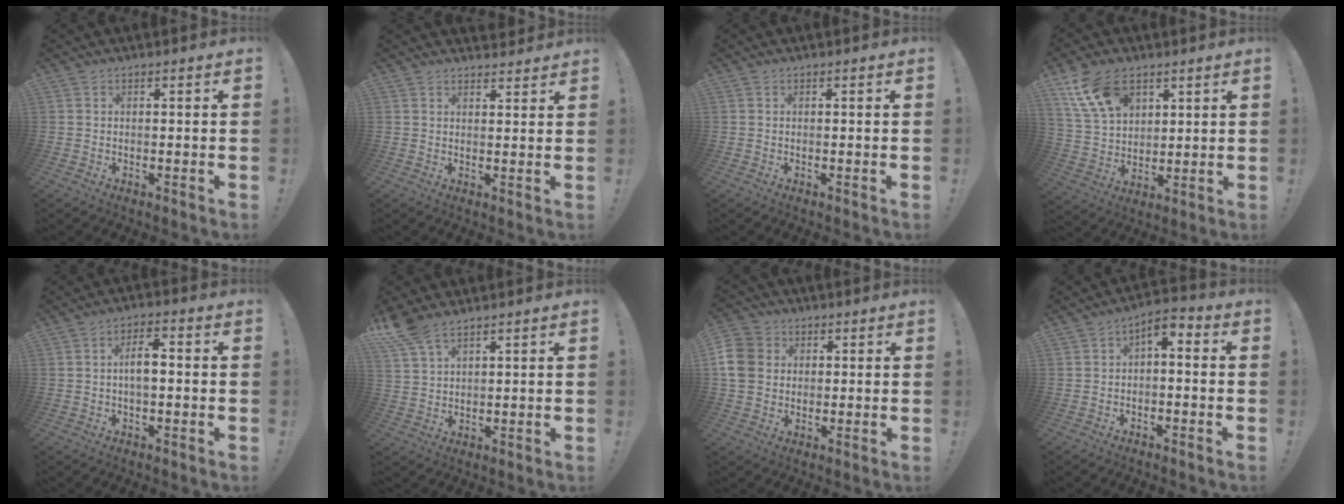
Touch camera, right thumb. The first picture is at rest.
{"total": 2.8, "force": [2.5, 1.1, 0.1], "torque": [0.016, -0.020, 0.043]}
{"total": 0.0}
{"total": 14.3, "force": [7.7, 9.3, 7.6], "torque": [-0.142, -0.029, 0.151]}
{"total": 6.0, "force": [-0.3, 2.4, 5.5], "torque": [-0.100, 0.010, -0.010]}
{"total": 6.9, "force": [5.5, 2.0, 3.6], "torque": [-0.076, -0.025, 0.106]}
{"total": 9.2, "force": [1.5, 8.0, 4.3], "torque": [-0.083, -0.001, 0.033]}
{"total": 4.0, "force": [-1.0, 1.9, 3.3], "torque": [-0.054, 0.007, -0.018]}